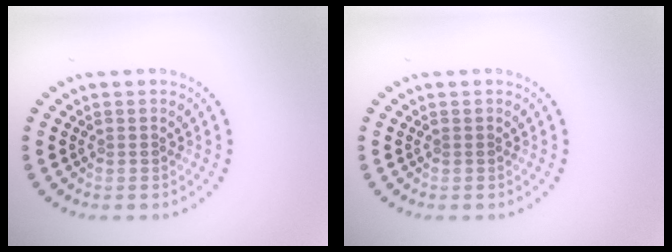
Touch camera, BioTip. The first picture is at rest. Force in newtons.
{"total": 0.0}